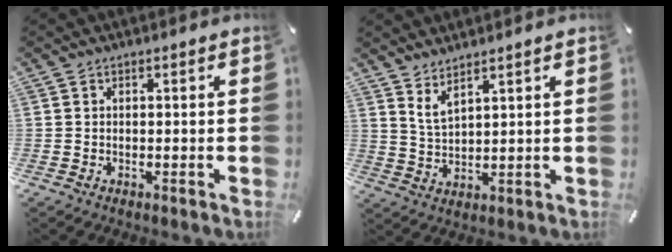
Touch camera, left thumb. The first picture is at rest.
{"total": 4.1, "force": [3.5, 0.8, 2.0], "torque": [-0.048, -0.014, 0.065]}